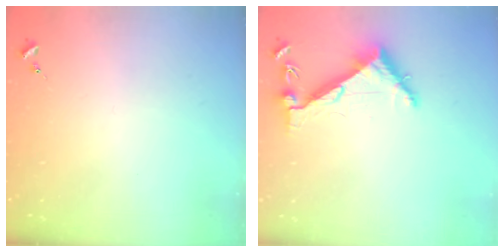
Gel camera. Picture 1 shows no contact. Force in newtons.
{"total": 6.3, "press": 6.2, "slide": 0.7}